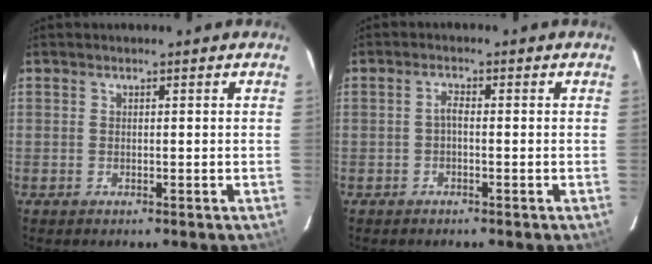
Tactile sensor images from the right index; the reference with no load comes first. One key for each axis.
{"total": 1.4, "fx": -0.5, "fy": 0.5, "fz": 1.2, "tx": -0.024, "ty": 0.006, "tz": -0.011}